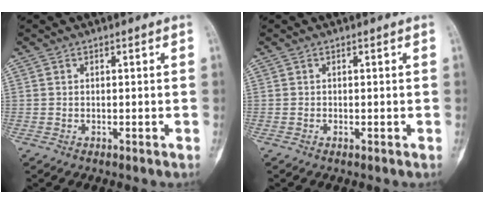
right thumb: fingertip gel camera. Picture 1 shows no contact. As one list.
[{"total": 0.0}]